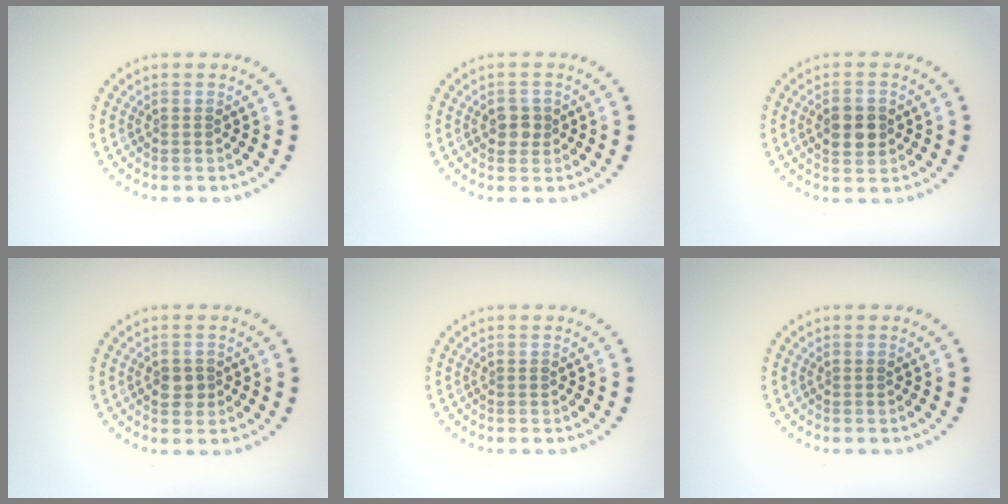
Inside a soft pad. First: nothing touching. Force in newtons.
{"total": 1.8, "press": 1.8, "slide": 0.4}
{"total": 3.7, "press": 3.7, "slide": 0.1}
{"total": 1.8, "press": 1.8, "slide": 0.4}
{"total": 0.0}
{"total": 0.0}